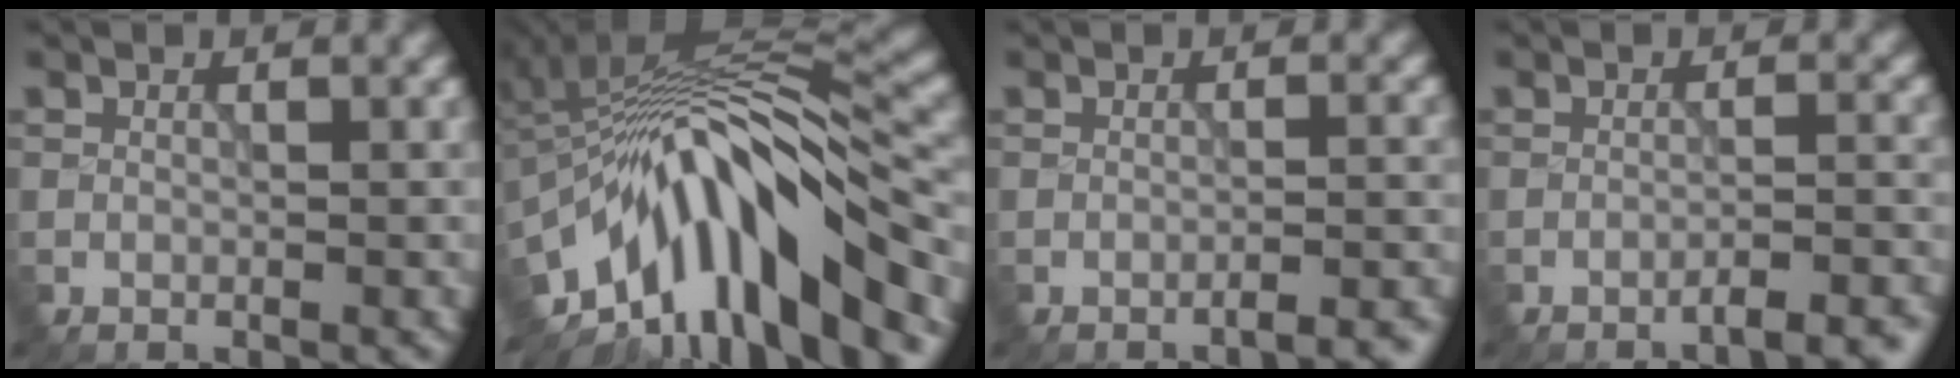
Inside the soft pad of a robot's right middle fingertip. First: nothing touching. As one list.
[{"total": 13.6, "force": [-6.0, 4.5, 11.3], "torque": [-0.184, 0.018, -0.090]}, {"total": 2.5, "force": [-1.8, 0.5, 1.5], "torque": [-0.012, 0.005, -0.030]}, {"total": 3.7, "force": [-2.7, 0.8, 2.4], "torque": [-0.024, 0.009, -0.042]}]